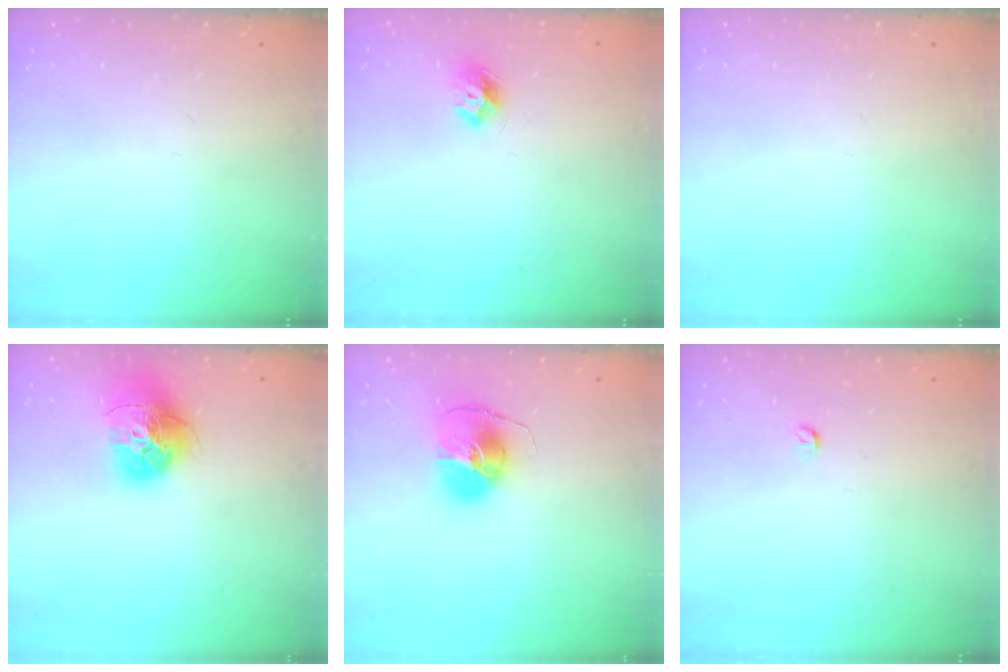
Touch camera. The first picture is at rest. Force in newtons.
{"total": 7.9, "press": 7.9, "slide": 0.4}
{"total": 0.0}
{"total": 16.9, "press": 16.8, "slide": 1.7}
{"total": 8.7, "press": 8.7, "slide": 0.7}
{"total": 3.2, "press": 3.2, "slide": 0.4}